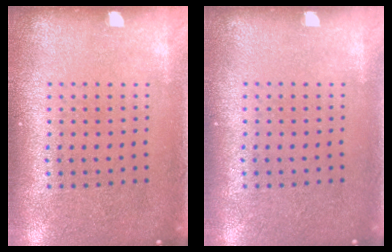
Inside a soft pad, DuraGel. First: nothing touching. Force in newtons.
{"total": 0.0}